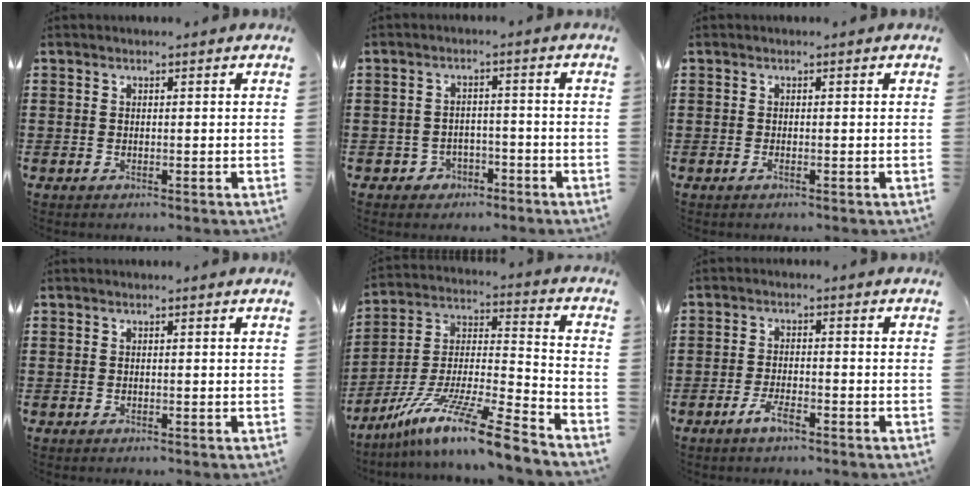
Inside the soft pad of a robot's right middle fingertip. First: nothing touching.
{"total": 2.2, "force": [-1.8, 1.3, 0.1], "torque": [-0.011, 0.002, -0.041]}
{"total": 0.5, "force": [-0.3, 0.1, 0.4], "torque": [-0.007, -0.002, -0.006]}
{"total": 0.0}
{"total": 13.2, "force": [-10.2, 0.0, 8.3], "torque": [-0.151, 0.005, -0.197]}
{"total": 3.4, "force": [-2.1, 0.9, 2.5], "torque": [-0.056, 0.000, -0.043]}